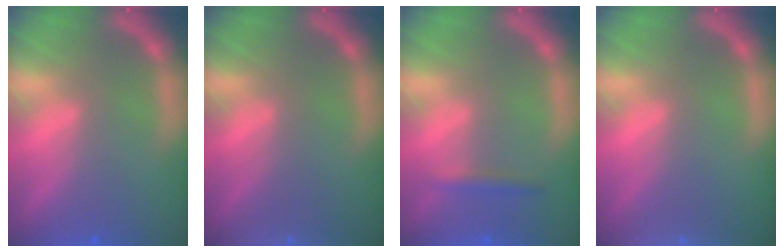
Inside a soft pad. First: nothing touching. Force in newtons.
{"total": 3.5}
{"total": 1.4}
{"total": 4.5}